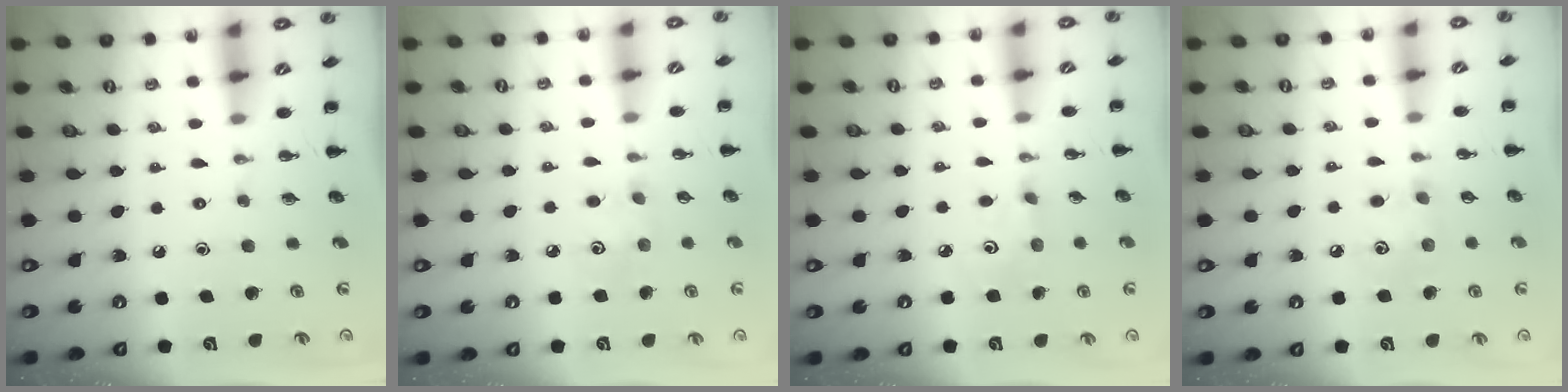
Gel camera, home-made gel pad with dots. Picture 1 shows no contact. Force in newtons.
{"total": 3.5, "press": 3.4, "slide": 0.9}
{"total": 2.7, "press": 2.7, "slide": 0.3}
{"total": 5.5, "press": 5.4, "slide": 0.9}